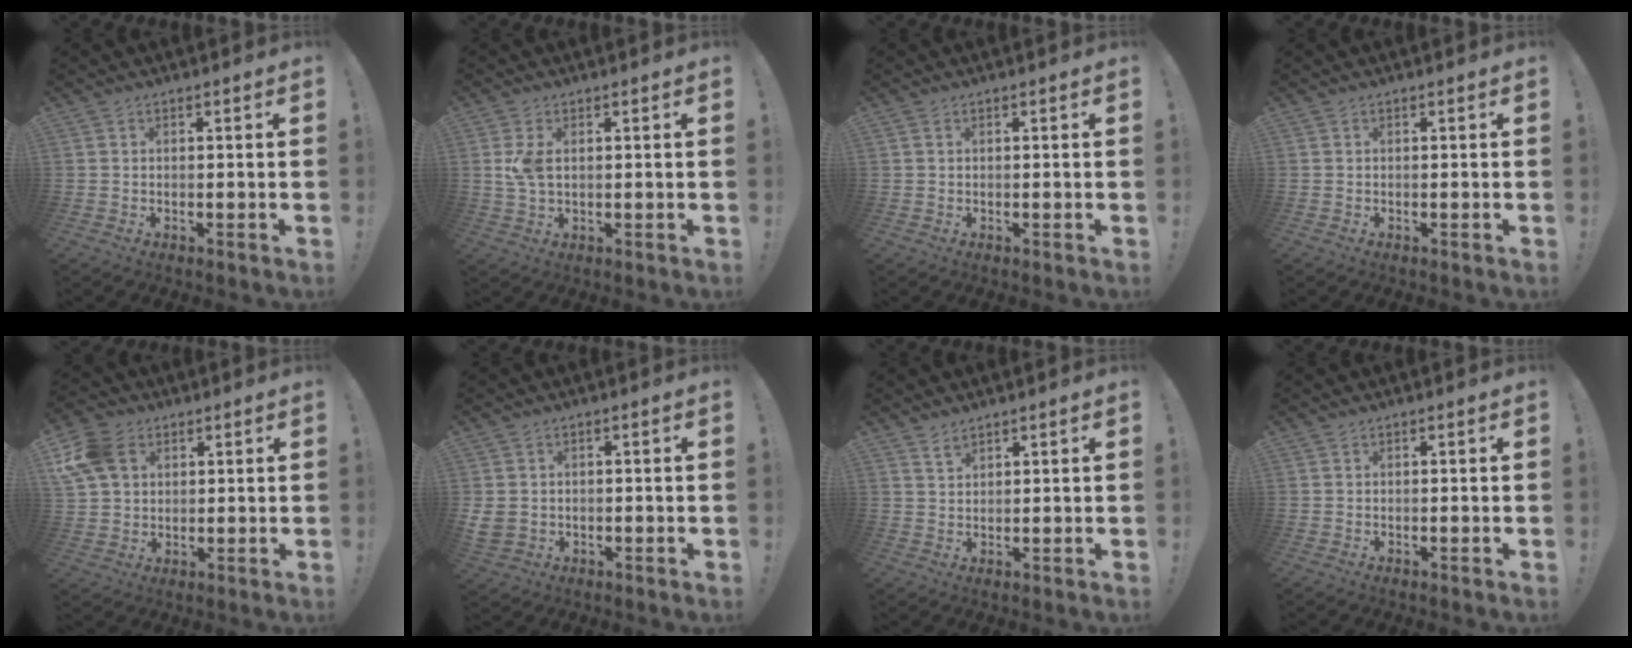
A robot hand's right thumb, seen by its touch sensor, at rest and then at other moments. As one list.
[{"total": 4.7, "force": [0.9, 2.7, 3.7], "torque": [-0.067, -0.001, 0.014]}, {"total": 0.6, "force": [0.4, 0.3, 0.4], "torque": [-0.014, 0.003, 0.009]}, {"total": 0.0}, {"total": 12.6, "force": [4.6, 9.5, 6.8], "torque": [-0.139, -0.008, 0.095]}, {"total": 4.2, "force": [0.5, 3.7, 2.0], "torque": [-0.040, -0.008, 0.008]}, {"total": 2.7, "force": [2.2, 1.1, 0.9], "torque": [-0.011, -0.016, 0.041]}, {"total": 0.0}]